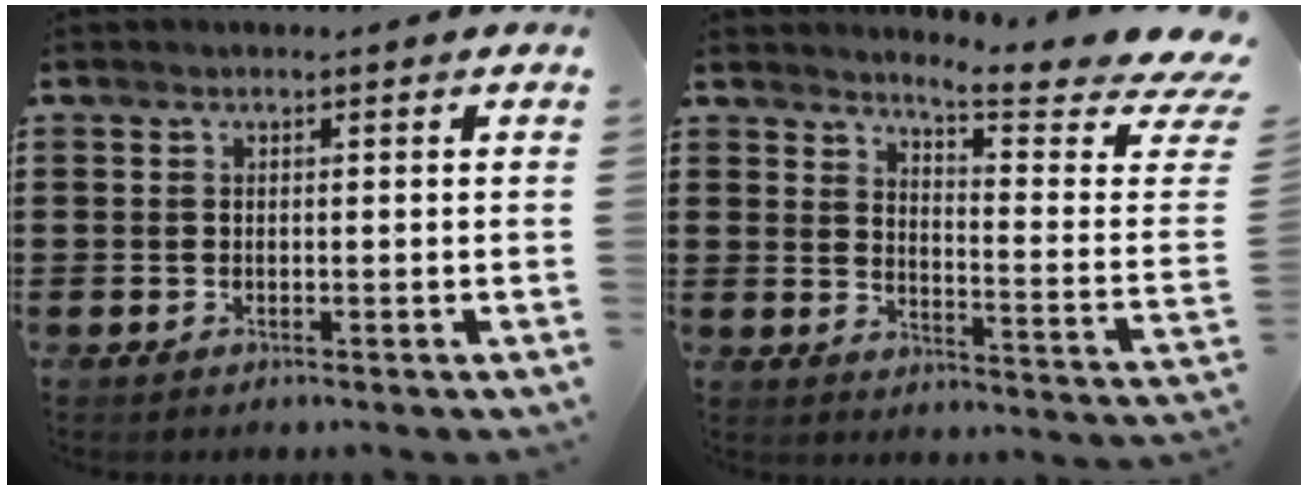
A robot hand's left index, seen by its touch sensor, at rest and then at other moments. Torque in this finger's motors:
{"motor_torque": [0.65, -1.49, 0.07, 0.05]}